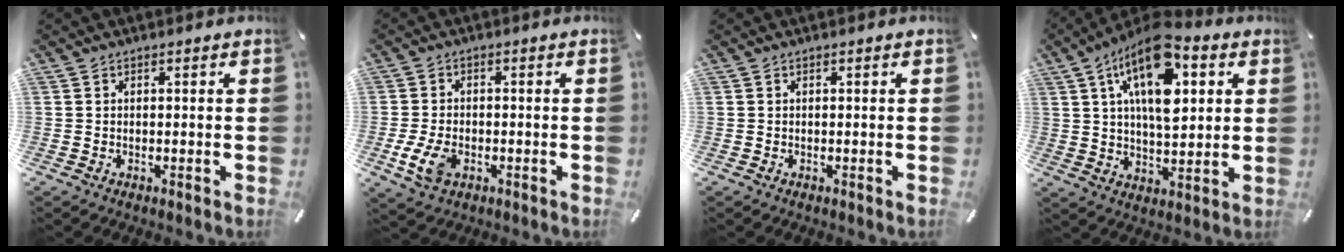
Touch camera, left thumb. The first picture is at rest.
{"total": 7.1, "force": [-2.5, 4.6, 4.7], "torque": [-0.112, 0.004, -0.047]}
{"total": 0.0}
{"total": 17.0, "force": [7.0, 8.7, 12.8], "torque": [-0.219, -0.017, 0.115]}